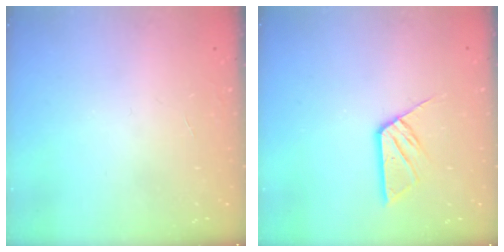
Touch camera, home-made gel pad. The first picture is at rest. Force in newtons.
{"total": 9.5, "press": 9.5, "slide": 0.5}